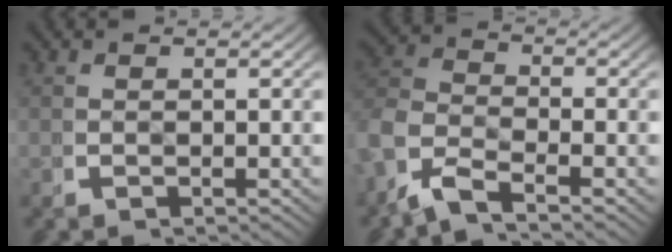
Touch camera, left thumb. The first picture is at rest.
{"total": 5.3, "force": [-1.6, 3.6, 3.5], "torque": [-0.076, -0.009, -0.039]}